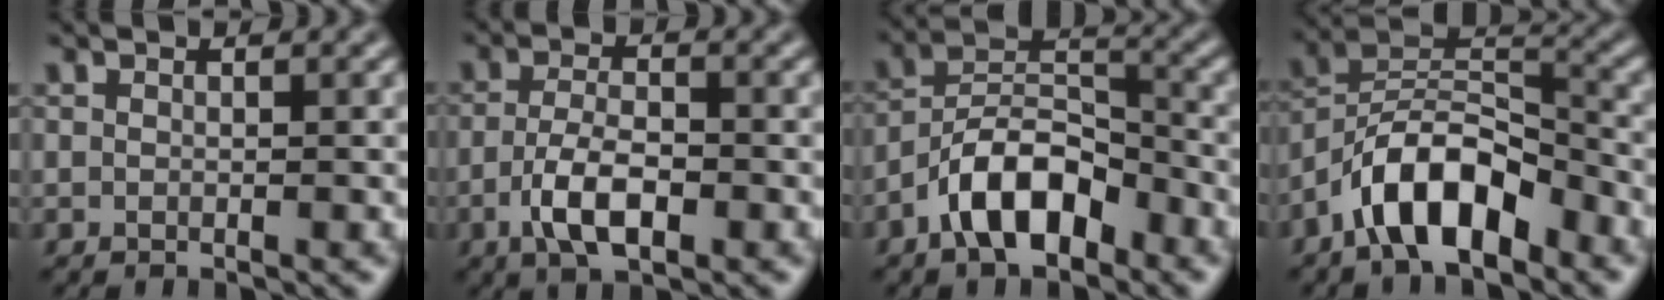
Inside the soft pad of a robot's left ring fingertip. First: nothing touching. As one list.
[{"total": 4.3, "force": [-1.7, 1.8, 3.6], "torque": [-0.070, -0.001, -0.033]}, {"total": 7.0, "force": [-4.0, 3.3, 4.7], "torque": [-0.076, 0.013, -0.081]}, {"total": 7.9, "force": [-4.9, 3.3, 5.3], "torque": [-0.084, 0.013, -0.097]}]